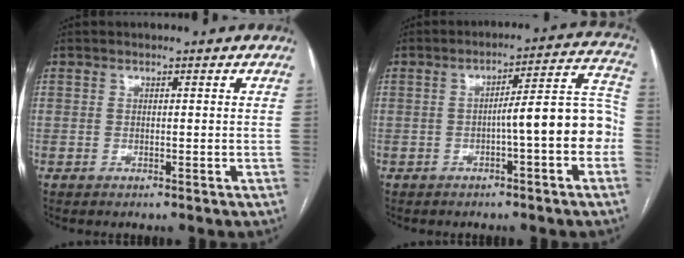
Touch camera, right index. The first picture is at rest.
{"total": 10.0, "force": [-2.6, 1.0, 9.6], "torque": [-0.120, 0.040, -0.035]}